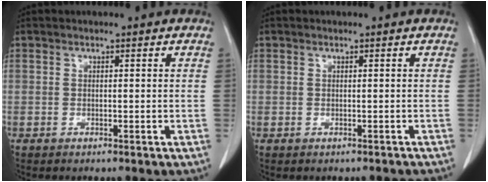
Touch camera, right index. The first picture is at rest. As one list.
[{"total": 0.7, "force": [-0.4, 0.6, 0.1], "torque": [-0.001, 0.004, -0.006]}]